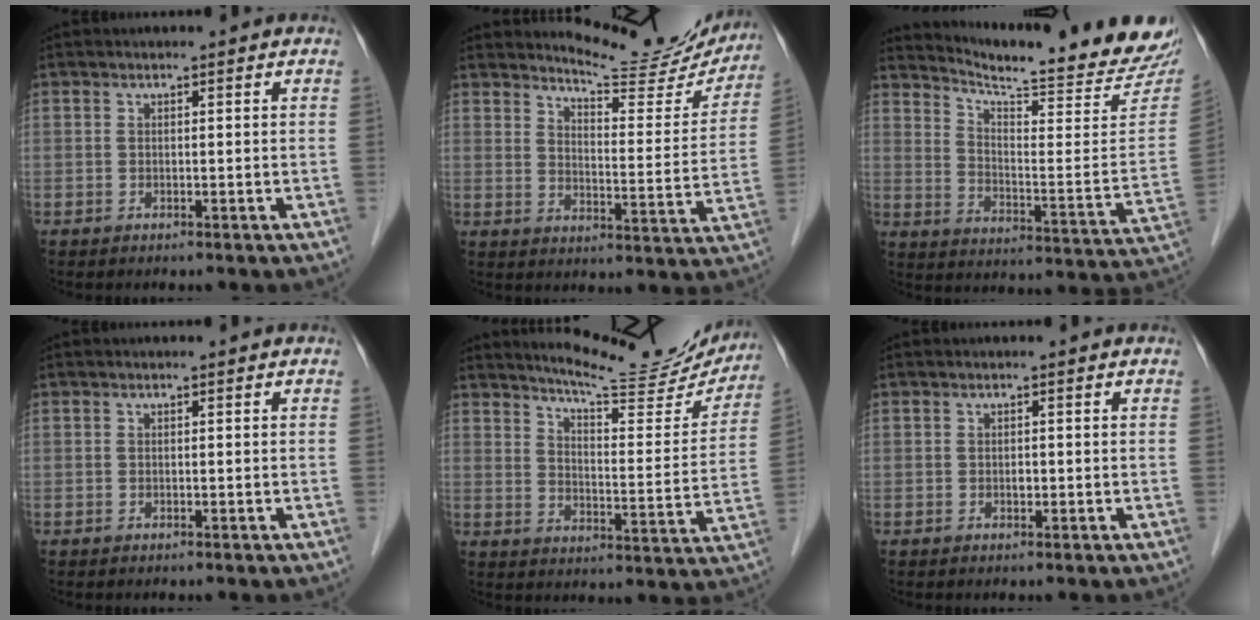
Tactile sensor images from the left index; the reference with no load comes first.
{"total": 14.6, "force": [14.1, 2.3, 3.2], "torque": [-0.039, -0.052, 0.170]}
{"total": 22.5, "force": [21.3, 0.3, 7.1], "torque": [-0.117, -0.100, 0.277]}
{"total": 0.0}
{"total": 17.5, "force": [16.4, 2.3, 5.6], "torque": [-0.078, -0.051, 0.207]}
{"total": 0.6, "force": [-0.1, 0.4, 0.4], "torque": [-0.007, 0.001, -0.004]}